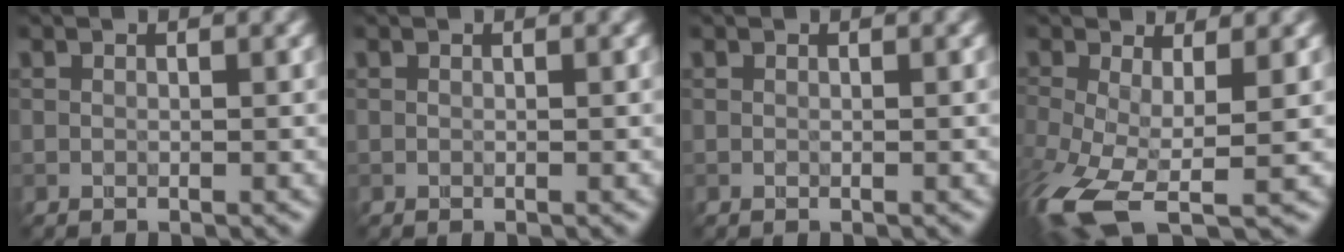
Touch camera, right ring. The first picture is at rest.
{"total": 0.0}
{"total": 0.0}
{"total": 7.8, "force": [-3.2, 2.8, 6.5], "torque": [-0.150, -0.021, -0.064]}